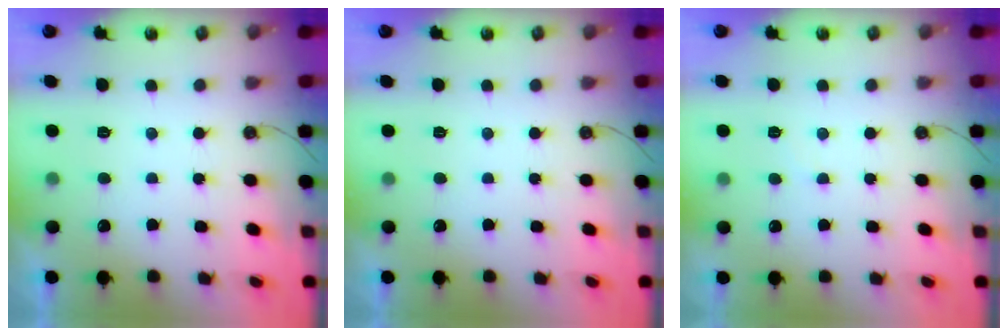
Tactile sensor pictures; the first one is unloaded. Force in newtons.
{"total": 0.0}
{"total": 4.7, "press": 4.7, "slide": 0.7}